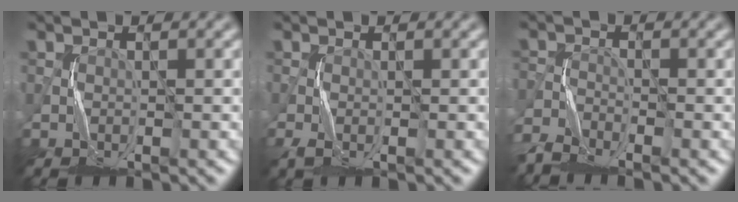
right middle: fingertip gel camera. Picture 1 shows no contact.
{"total": 1.3, "force": [-0.7, 0.4, 1.0], "torque": [-0.033, -0.004, -0.015]}
{"total": 3.6, "force": [-3.5, 0.5, 0.8], "torque": [-0.021, -0.015, -0.077]}